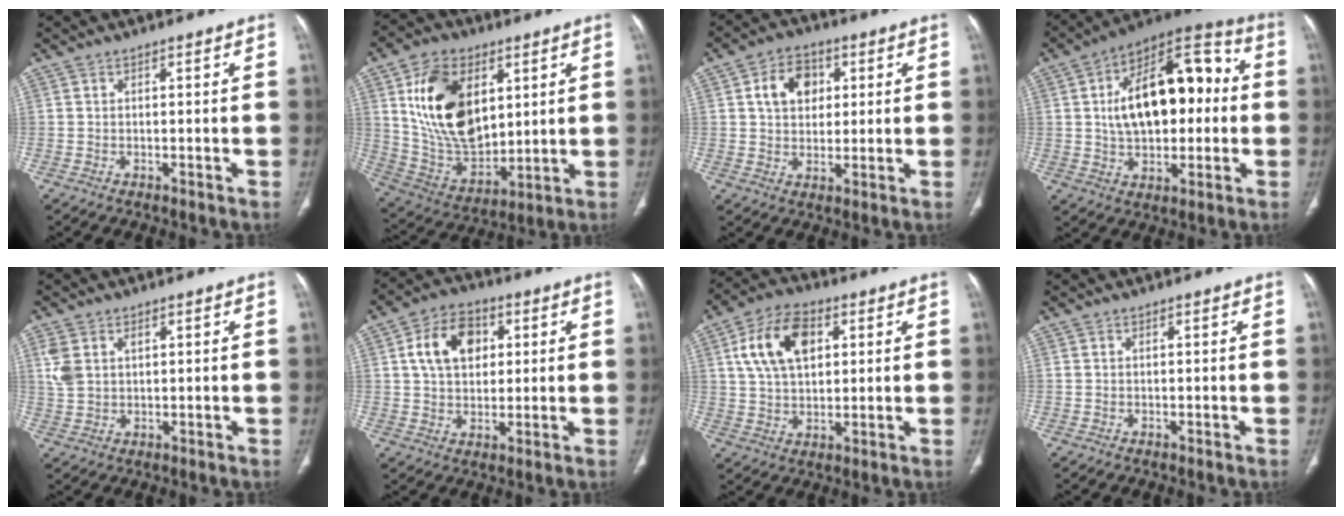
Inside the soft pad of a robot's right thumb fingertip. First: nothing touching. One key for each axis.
{"total": 20.0, "fx": 5.9, "fy": 12.5, "fz": 14.4, "tx": -0.229, "ty": -0.026, "tz": 0.124}
{"total": 8.4, "fx": 2.4, "fy": 6.4, "fz": 5.0, "tx": -0.052, "ty": 0.000, "tz": 0.036}
{"total": 21.6, "fx": 1.9, "fy": 12.1, "fz": 17.8, "tx": -0.252, "ty": 0.036, "tz": 0.029}
{"total": 5.3, "fx": 1.9, "fy": 3.5, "fz": 3.5, "tx": -0.075, "ty": 0.003, "tz": 0.046}
{"total": 11.2, "fx": 3.0, "fy": 7.8, "fz": 7.4, "tx": -0.105, "ty": 0.003, "tz": 0.049}
{"total": 12.8, "fx": 4.1, "fy": 7.9, "fz": 9.3, "tx": -0.157, "ty": 0.002, "tz": 0.074}
{"total": 0.0}